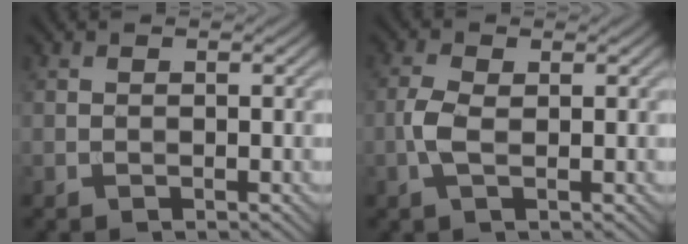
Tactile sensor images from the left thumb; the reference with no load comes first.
{"total": 2.7, "force": [-0.3, 1.1, 2.5], "torque": [-0.065, 0.003, -0.011]}